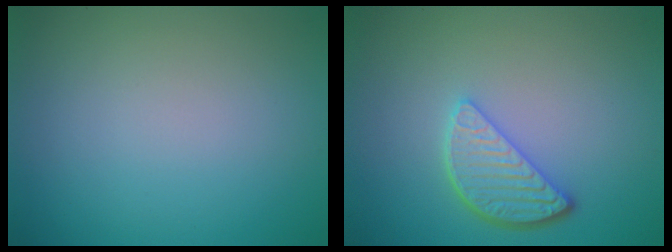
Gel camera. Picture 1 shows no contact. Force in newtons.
{"total": 3.5, "press": 2.9, "slide": 2.0}